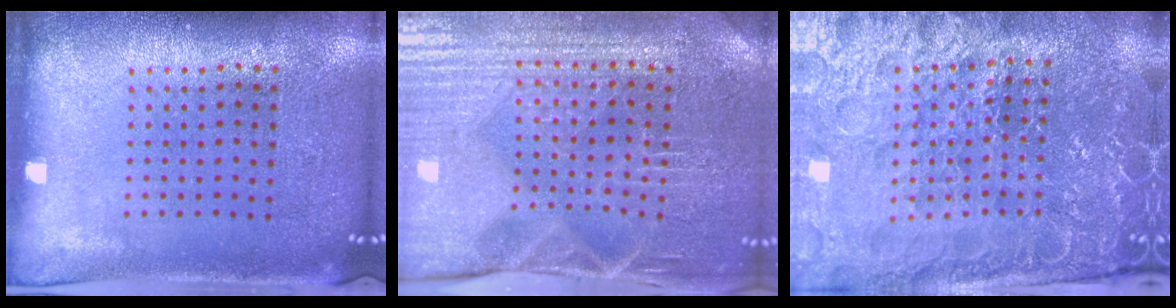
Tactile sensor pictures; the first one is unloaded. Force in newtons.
{"total": 4.2, "press": 4.1, "slide": 0.9}
{"total": 4.7, "press": 4.5, "slide": 1.3}